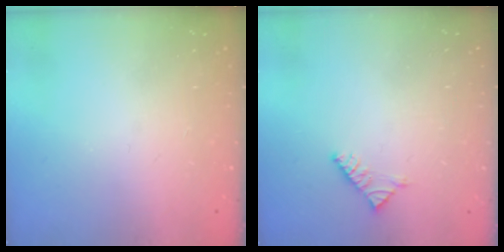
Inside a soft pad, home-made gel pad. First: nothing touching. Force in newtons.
{"total": 3.6, "press": 3.5, "slide": 0.6}